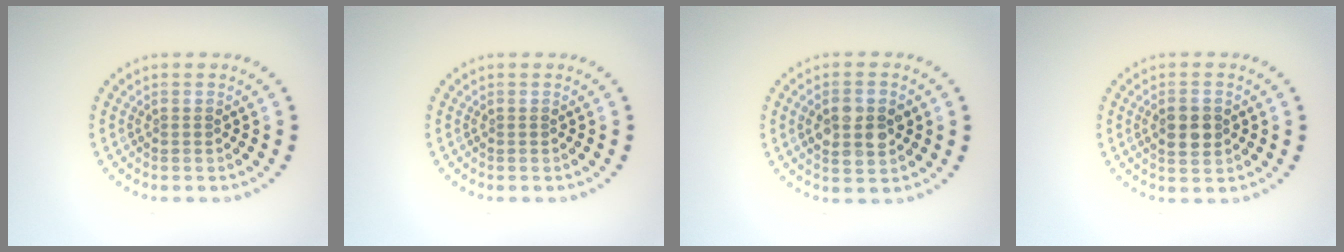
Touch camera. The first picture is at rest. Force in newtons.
{"total": 0.0}
{"total": 3.7, "press": 3.7, "slide": 0.0}
{"total": 2.8, "press": 2.8, "slide": 0.2}